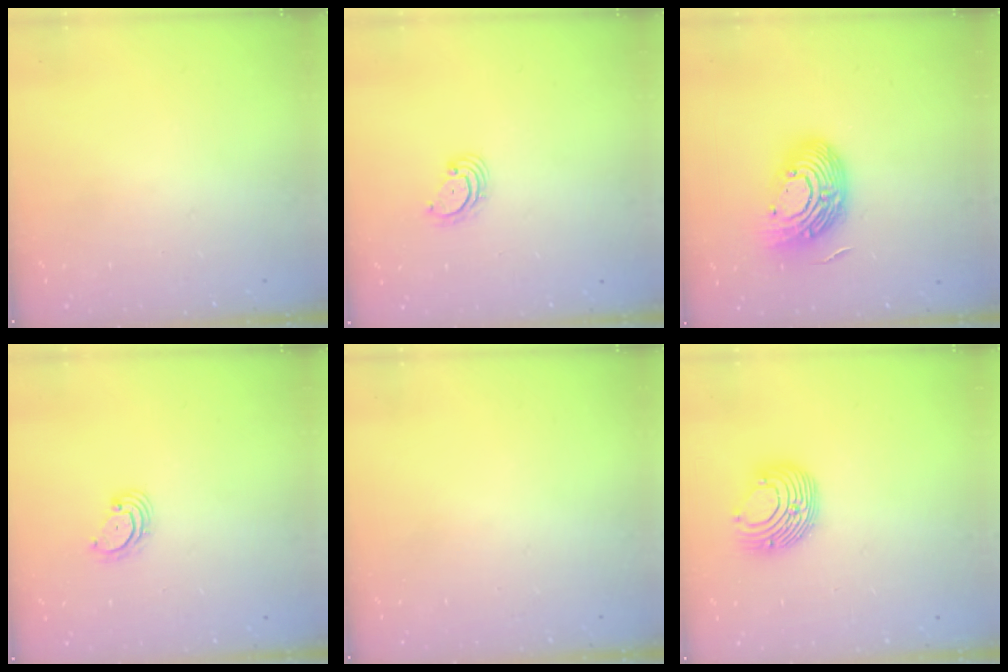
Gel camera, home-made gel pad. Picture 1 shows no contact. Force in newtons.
{"total": 2.9, "press": 2.9, "slide": 0.4}
{"total": 16.1, "press": 16.0, "slide": 1.3}
{"total": 2.9, "press": 2.9, "slide": 0.4}
{"total": 0.0}
{"total": 10.6, "press": 10.6, "slide": 0.3}